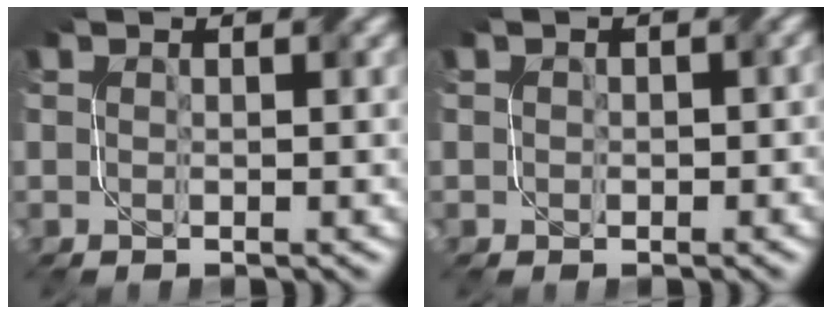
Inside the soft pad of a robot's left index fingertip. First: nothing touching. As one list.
[{"total": 0.9, "force": [0.1, 0.8, 0.3], "torque": [-0.001, -0.002, -0.001]}]